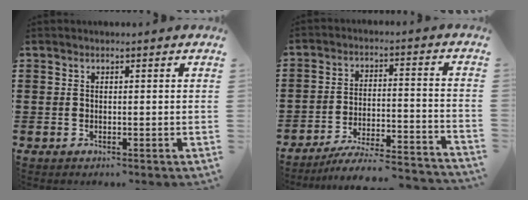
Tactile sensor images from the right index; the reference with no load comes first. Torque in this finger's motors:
{"motor_torque": [-0.23, 0.30, -0.49, -0.21]}